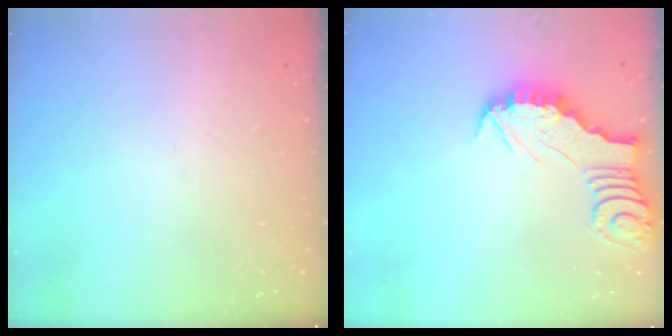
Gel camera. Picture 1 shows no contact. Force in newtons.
{"total": 3.1, "press": 3.0, "slide": 0.4}